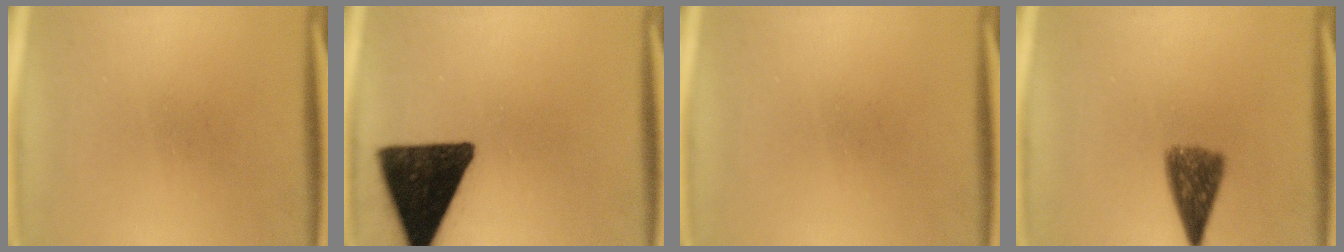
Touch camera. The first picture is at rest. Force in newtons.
{"total": 16.7}
{"total": 0.0}
{"total": 6.3}